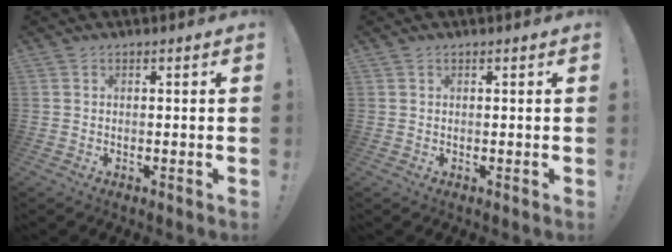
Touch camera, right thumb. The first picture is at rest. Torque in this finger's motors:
{"motor_torque": [-0.09, 0.23, -0.20, 0.05, 0.04]}